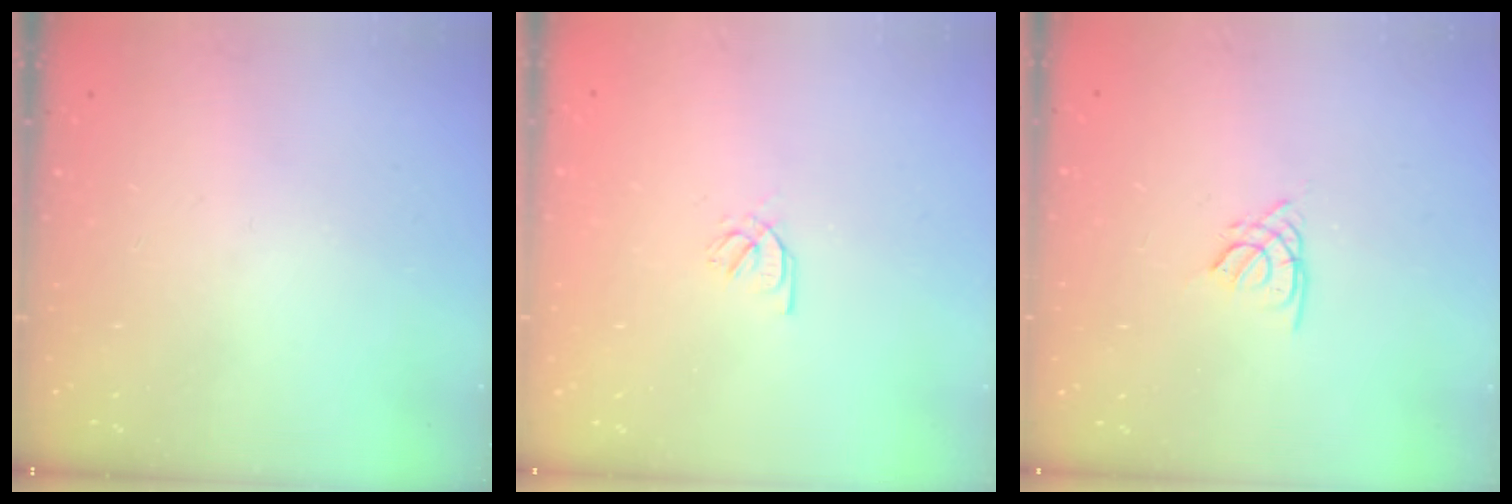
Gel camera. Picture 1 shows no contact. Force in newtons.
{"total": 2.1, "press": 2.1, "slide": 0.2}
{"total": 1.9, "press": 1.8, "slide": 0.5}